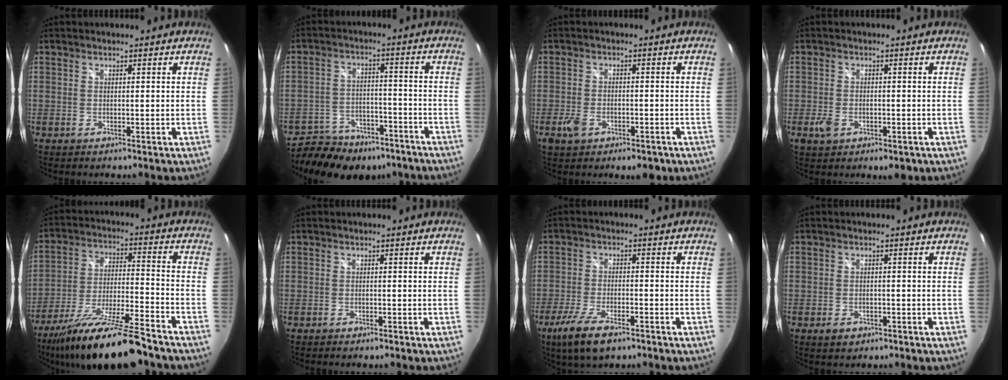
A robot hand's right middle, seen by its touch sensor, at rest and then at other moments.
{"total": 16.0, "force": [-12.0, 8.4, 6.5], "torque": [-0.150, 0.002, -0.164]}
{"total": 6.4, "force": [-3.3, 3.8, 4.0], "torque": [-0.089, -0.008, -0.054]}
{"total": 4.7, "force": [-1.9, 3.0, 3.1], "torque": [-0.063, -0.009, -0.029]}
{"total": 19.7, "force": [-15.9, 2.2, 11.4], "torque": [-0.220, -0.038, -0.264]}
{"total": 0.8, "force": [-0.7, 0.2, 0.3], "torque": [-0.008, -0.002, -0.013]}
{"total": 8.8, "force": [-5.7, 2.8, 6.0], "torque": [-0.147, -0.025, -0.106]}
{"total": 2.5, "force": [-1.4, 1.7, 1.1], "torque": [-0.021, -0.004, -0.021]}